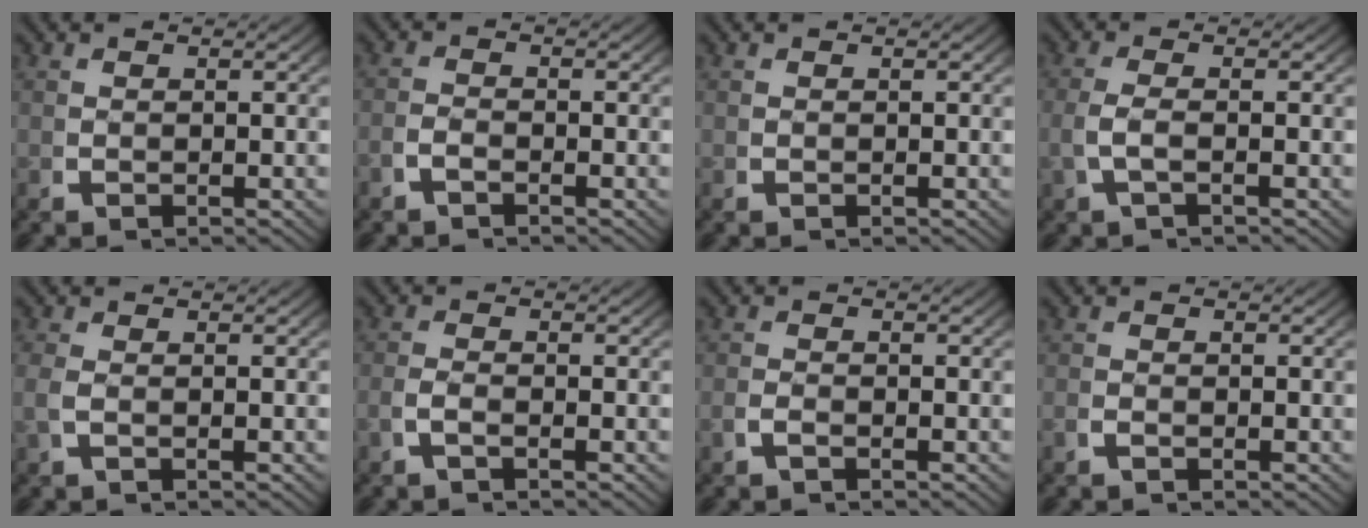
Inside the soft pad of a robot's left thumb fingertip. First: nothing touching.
{"total": 1.2, "force": [-1.0, 0.4, 0.5], "torque": [-0.011, -0.003, -0.024]}
{"total": 0.0}
{"total": 2.3, "force": [-0.2, 0.6, 2.3], "torque": [-0.064, -0.001, -0.002]}
{"total": 1.2, "force": [0.0, 0.3, 1.2], "torque": [-0.039, -0.003, 0.005]}
{"total": 1.3, "force": [-0.6, 0.3, 1.1], "torque": [-0.031, -0.002, -0.013]}
{"total": 0.9, "force": [-0.8, 0.3, 0.4], "torque": [-0.013, -0.003, -0.016]}
{"total": 0.6, "force": [-0.6, 0.1, 0.2], "torque": [-0.007, -0.002, -0.013]}